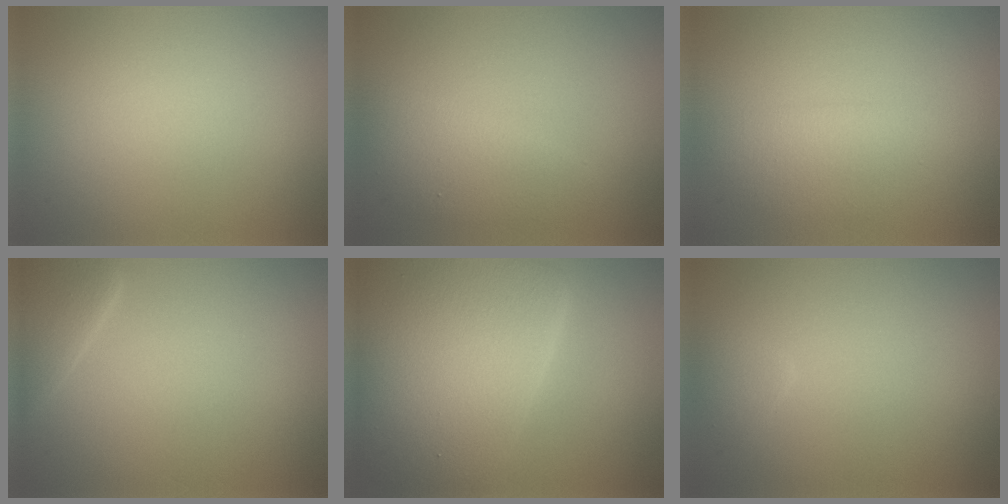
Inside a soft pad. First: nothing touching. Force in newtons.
{"total": 2.8, "press": 2.8, "slide": 0.2}
{"total": 2.8, "press": 2.8, "slide": 0.1}
{"total": 2.6, "press": 2.6, "slide": 0.2}
{"total": 10.8, "press": 10.8, "slide": 0.4}
{"total": 0.9, "press": 0.9, "slide": 0.1}